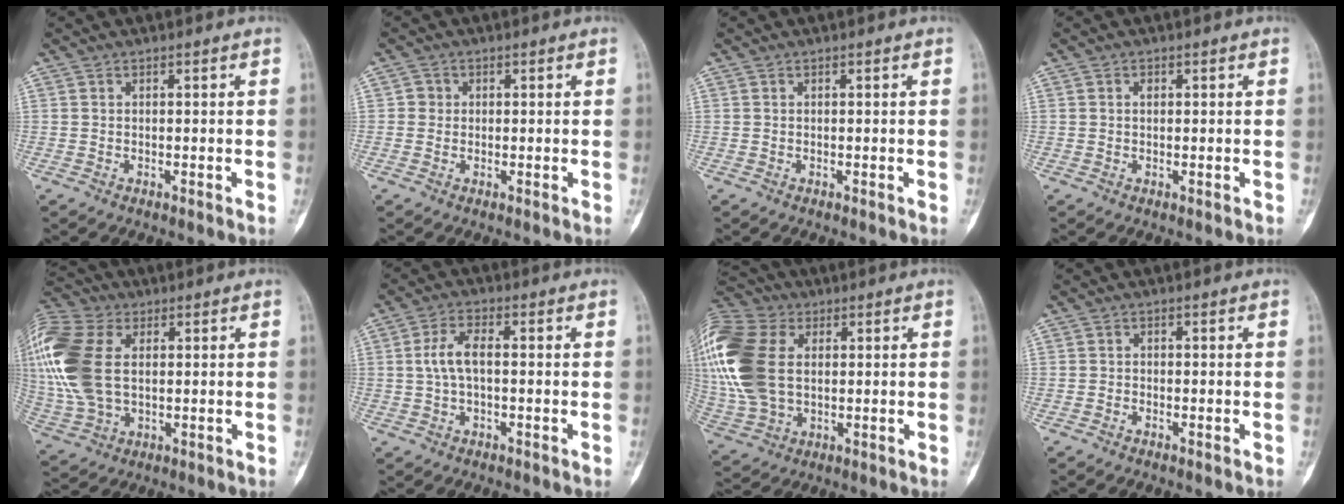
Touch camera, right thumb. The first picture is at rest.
{"total": 1.6, "force": [0.1, 1.6, 0.3], "torque": [0.004, 0.004, -0.001]}
{"total": 0.0}
{"total": 0.8, "force": [0.2, 0.6, 0.5], "torque": [-0.004, 0.002, 0.001]}
{"total": 20.0, "force": [3.4, 12.5, 15.2], "torque": [-0.373, 0.004, 0.064]}
{"total": 5.3, "force": [0.2, 2.5, 4.7], "torque": [-0.106, 0.017, 0.002]}
{"total": 22.4, "force": [4.1, 14.9, 16.2], "torque": [-0.389, 0.012, 0.079]}
{"total": 0.6, "force": [-0.5, 0.3, 0.0], "torque": [0.003, 0.001, -0.016]}